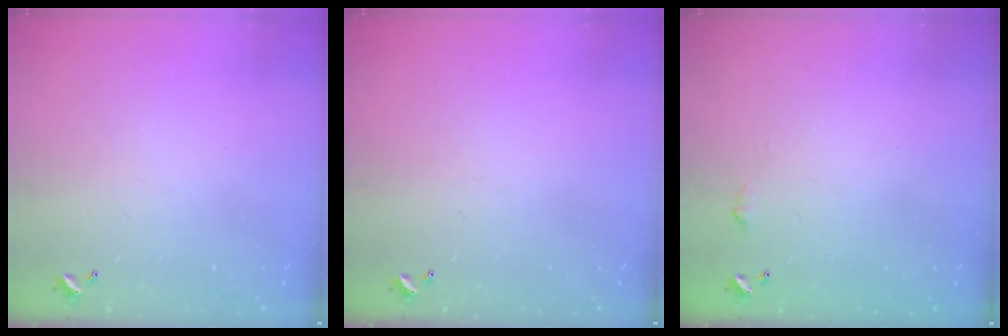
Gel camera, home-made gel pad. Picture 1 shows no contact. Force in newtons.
{"total": 0.0}
{"total": 2.3, "press": 2.3, "slide": 0.4}